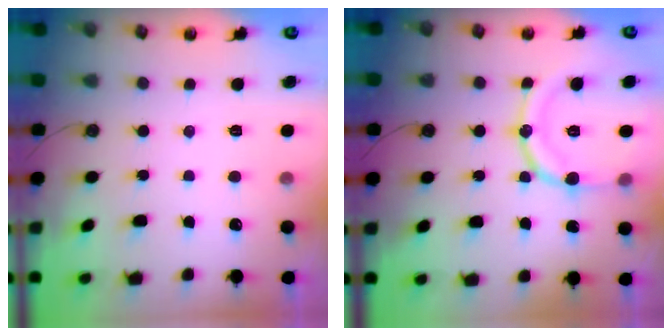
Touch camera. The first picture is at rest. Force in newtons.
{"total": 15.2, "press": 15.2, "slide": 1.3}